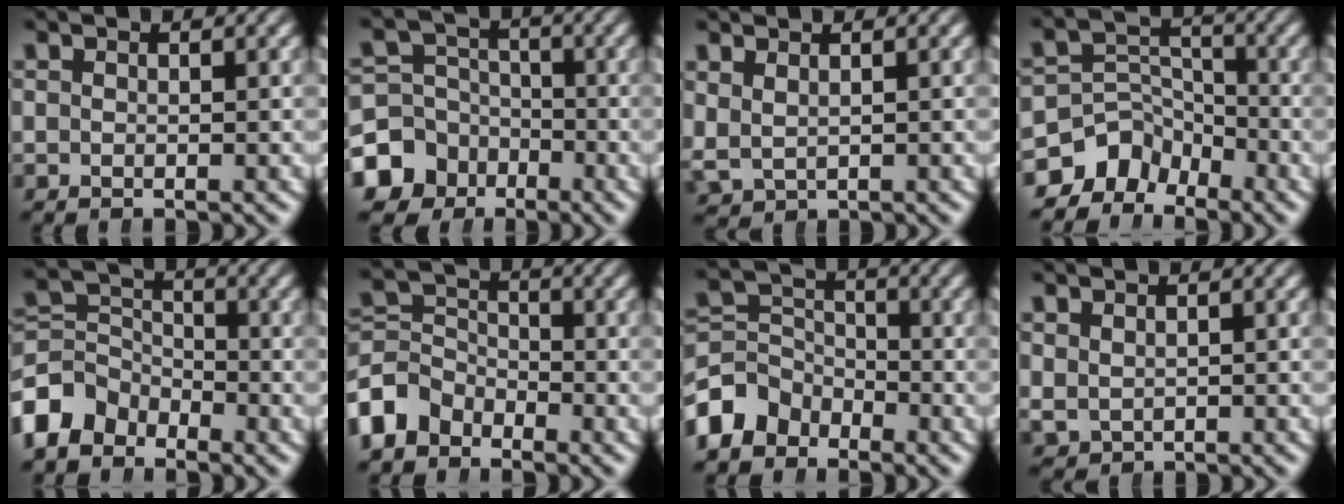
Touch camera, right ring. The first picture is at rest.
{"total": 9.4, "force": [-4.1, 7.9, 3.0], "torque": [-0.043, -0.042, -0.061]}
{"total": 1.9, "force": [1.0, 1.5, 0.7], "torque": [-0.026, -0.005, 0.032]}
{"total": 8.4, "force": [-3.8, 6.6, 3.5], "torque": [-0.052, -0.022, -0.065]}
{"total": 7.0, "force": [-2.6, 5.9, 2.7], "torque": [-0.064, -0.028, -0.041]}
{"total": 5.8, "force": [-2.4, 4.9, 2.0], "torque": [-0.051, -0.026, -0.036]}
{"total": 6.4, "force": [-2.8, 5.3, 2.2], "torque": [-0.049, -0.027, -0.043]}
{"total": 1.6, "force": [0.4, 1.5, 0.5], "torque": [-0.013, -0.013, 0.024]}